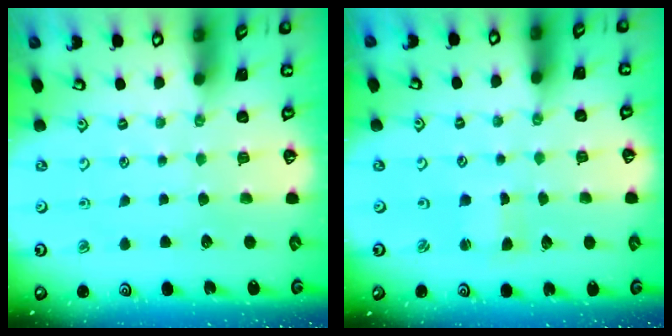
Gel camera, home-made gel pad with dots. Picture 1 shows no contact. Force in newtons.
{"total": 0.9, "press": 0.9, "slide": 0.1}